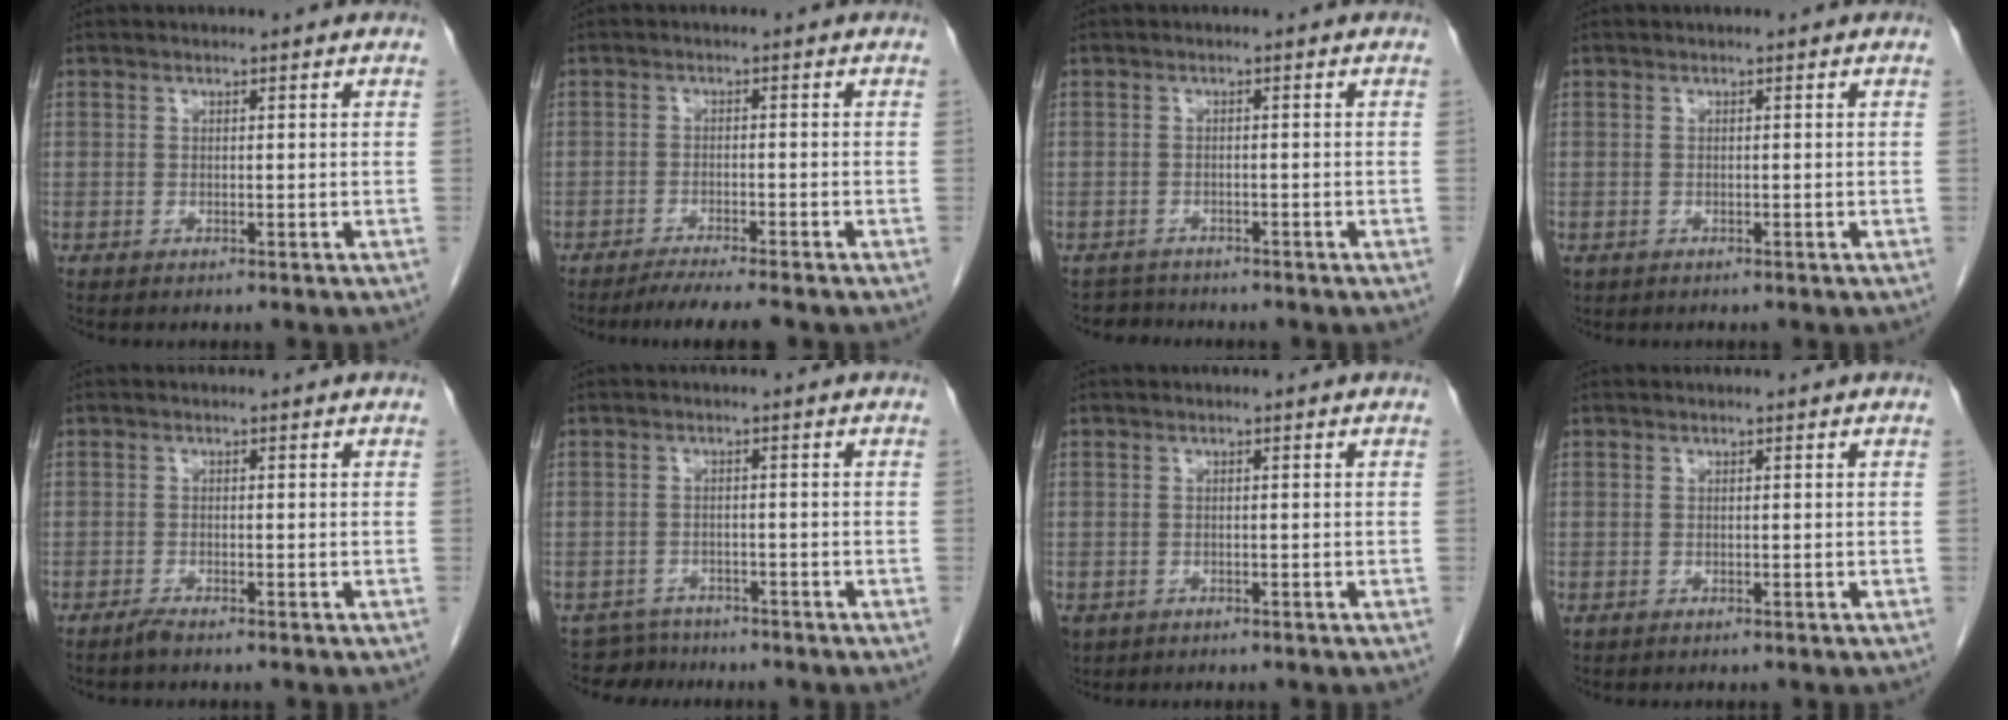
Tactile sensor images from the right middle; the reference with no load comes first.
{"total": 5.2, "force": [-4.5, -0.6, 2.5], "torque": [-0.036, -0.016, -0.071]}
{"total": 2.3, "force": [-2.0, 0.6, -0.8], "torque": [0.011, -0.004, -0.034]}
{"total": 0.9, "force": [-0.4, 0.8, 0.3], "torque": [-0.012, 0.002, 0.001]}
{"total": 1.1, "force": [-1.0, 0.0, 0.5], "torque": [-0.014, -0.002, -0.018]}
{"total": 3.3, "force": [-2.9, 1.2, -1.1], "torque": [0.017, -0.001, -0.048]}
{"total": 3.2, "force": [-1.7, 2.5, 1.1], "torque": [-0.026, -0.004, -0.025]}
{"total": 0.0}